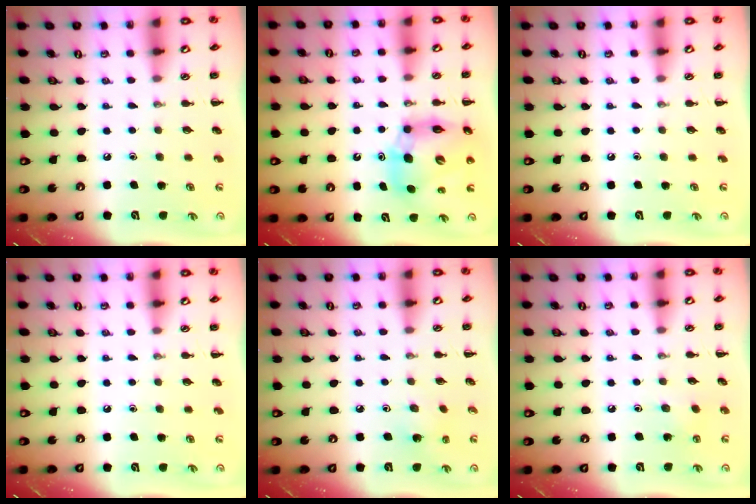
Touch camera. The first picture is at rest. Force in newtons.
{"total": 12.2, "press": 11.6, "slide": 3.6}
{"total": 0.0}
{"total": 0.0}
{"total": 2.7, "press": 2.5, "slide": 0.9}
{"total": 2.4, "press": 2.3, "slide": 0.6}